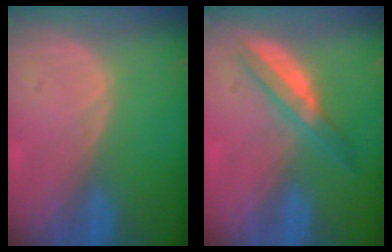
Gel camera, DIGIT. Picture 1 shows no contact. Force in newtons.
{"total": 4.8, "press": 4.7, "slide": 1.0}